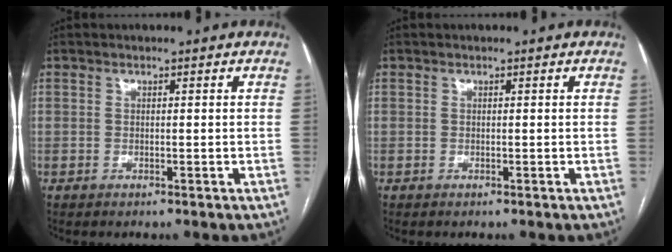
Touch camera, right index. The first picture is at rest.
{"total": 0.0}